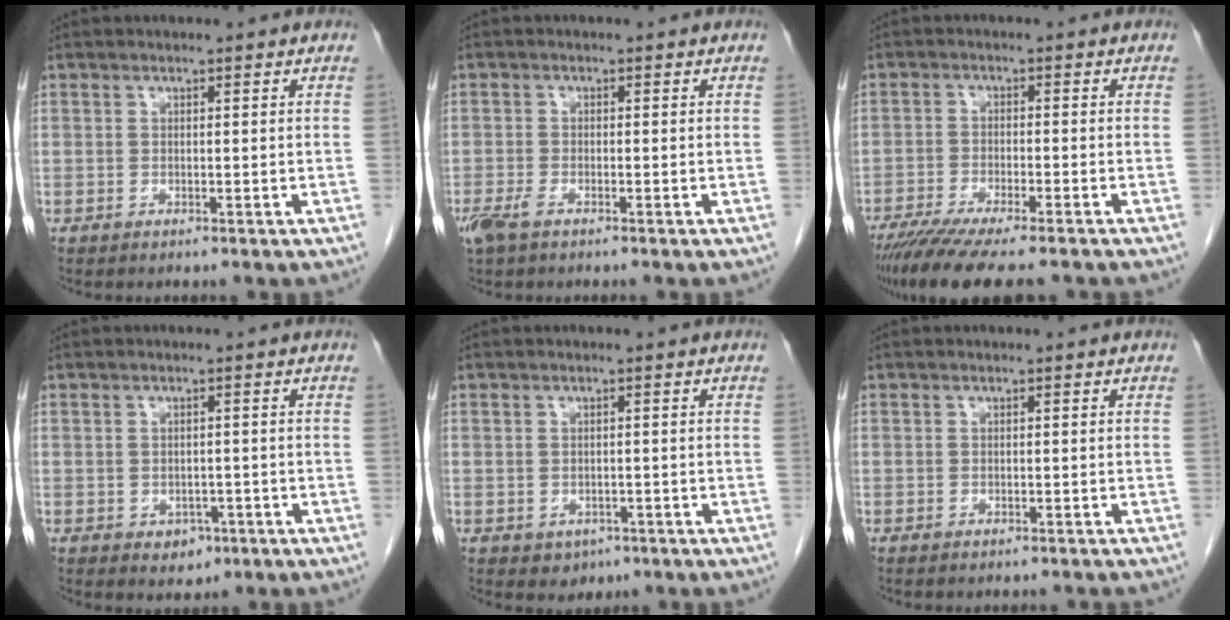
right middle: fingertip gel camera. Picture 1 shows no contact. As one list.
[{"total": 2.9, "force": [-1.9, 1.0, 2.0], "torque": [-0.048, -0.005, -0.035]}, {"total": 12.2, "force": [-9.9, 1.2, 6.9], "torque": [-0.103, -0.026, -0.156]}, {"total": 2.6, "force": [-1.2, 2.0, 1.3], "torque": [-0.011, 0.004, -0.007]}, {"total": 2.3, "force": [-1.1, 1.9, 0.8], "torque": [-0.009, 0.004, -0.004]}, {"total": 3.7, "force": [-3.2, 0.9, 1.4], "torque": [-0.019, -0.005, -0.036]}]